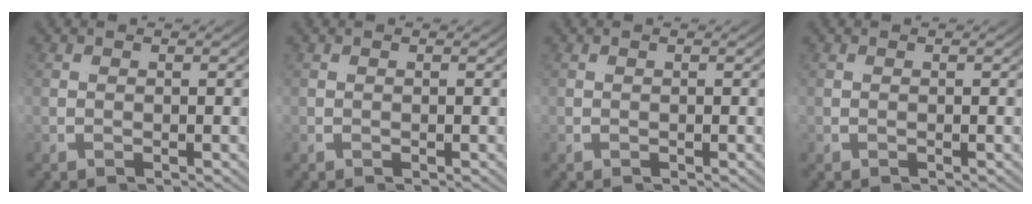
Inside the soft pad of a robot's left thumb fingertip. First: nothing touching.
{"total": 0.0}
{"total": 0.0}
{"total": 0.0}